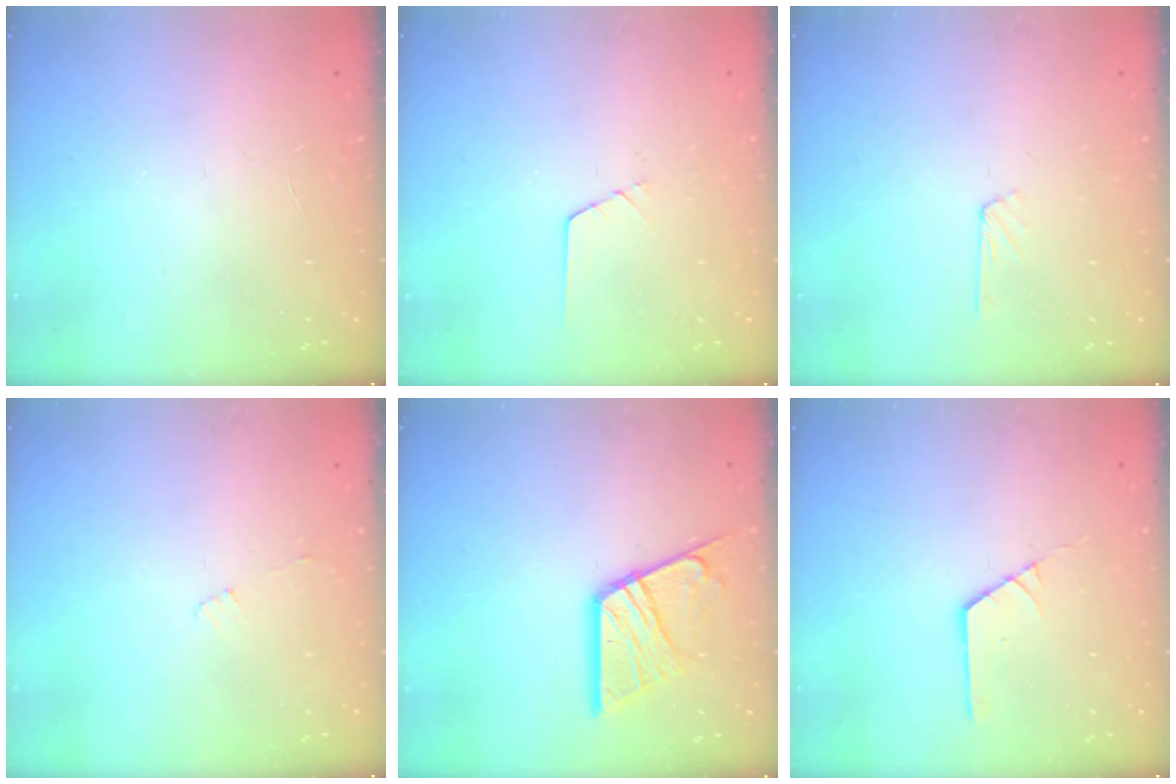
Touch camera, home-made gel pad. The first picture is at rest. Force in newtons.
{"total": 0.6, "press": 0.6, "slide": 0.2}
{"total": 2.9, "press": 2.9, "slide": 0.3}
{"total": 3.2, "press": 3.2, "slide": 0.3}
{"total": 14.7, "press": 14.6, "slide": 1.6}
{"total": 1.8, "press": 1.8, "slide": 0.0}